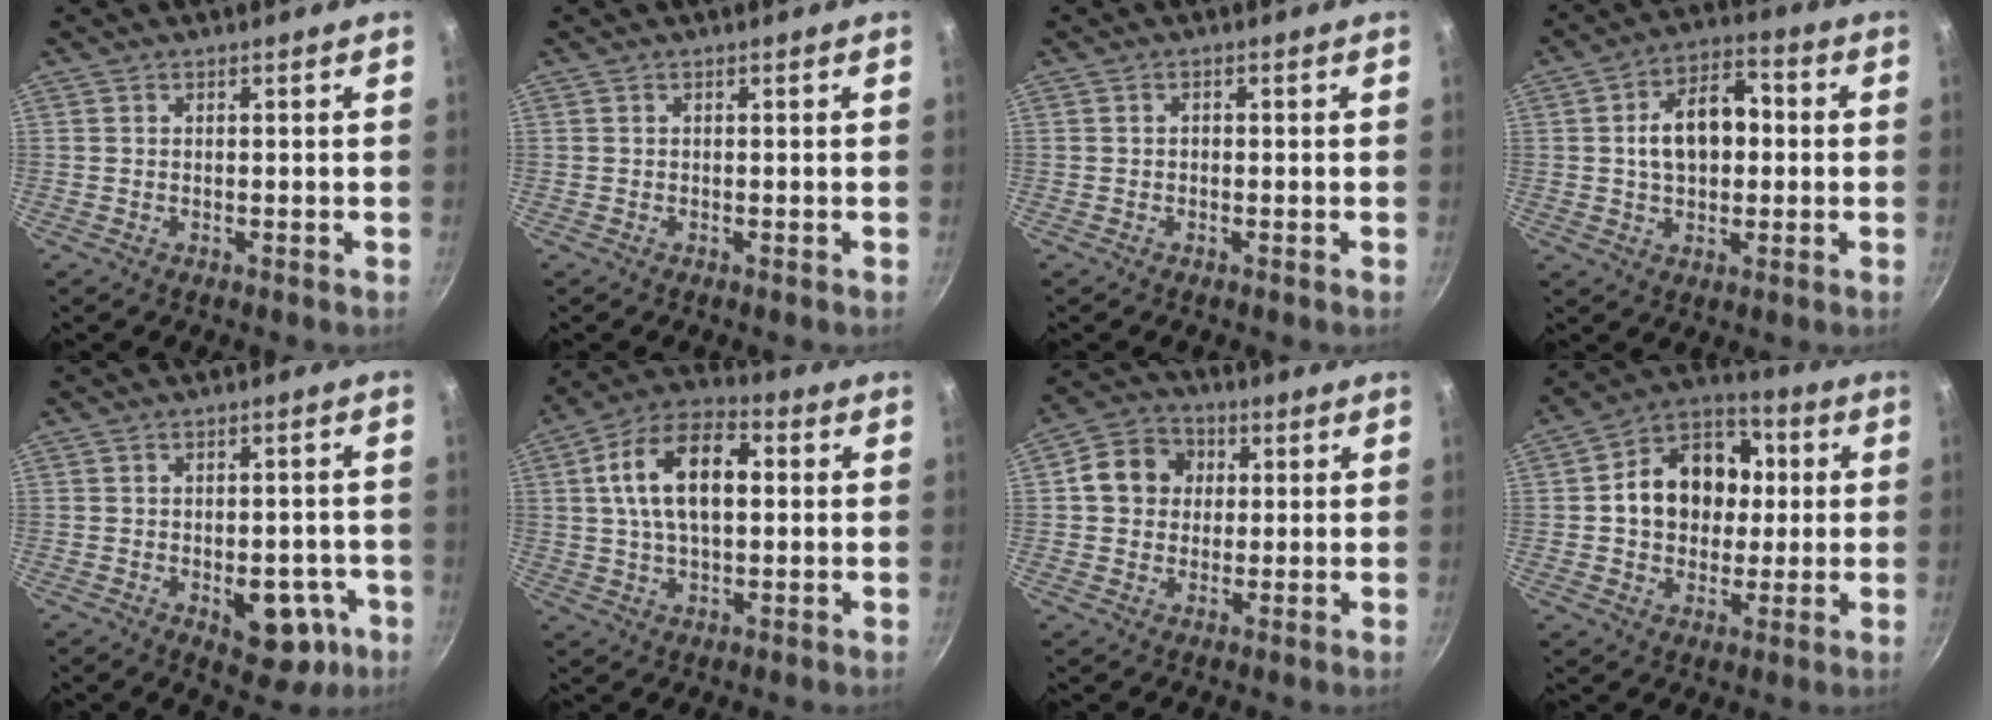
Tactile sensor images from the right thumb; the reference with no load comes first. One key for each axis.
{"total": 0.0}
{"total": 0.6, "fx": -0.1, "fy": 0.5, "fz": 0.4, "tx": -0.002, "ty": 0.004, "tz": -0.003}
{"total": 11.9, "fx": 0.8, "fy": 7.4, "fz": 9.2, "tx": -0.131, "ty": 0.023, "tz": 0.008}
{"total": 9.1, "fx": -3.5, "fy": 5.2, "fz": 6.6, "tx": -0.058, "ty": 0.021, "tz": -0.032}
{"total": 15.1, "fx": 2.5, "fy": 8.3, "fz": 12.4, "tx": -0.215, "ty": 0.023, "tz": 0.038}
{"total": 9.6, "fx": 1.4, "fy": 8.3, "fz": 4.5, "tx": -0.052, "ty": 0.011, "tz": 0.012}
{"total": 15.9, "fx": 1.5, "fy": 12.1, "fz": 10.2, "tx": -0.113, "ty": 0.021, "tz": 0.017}